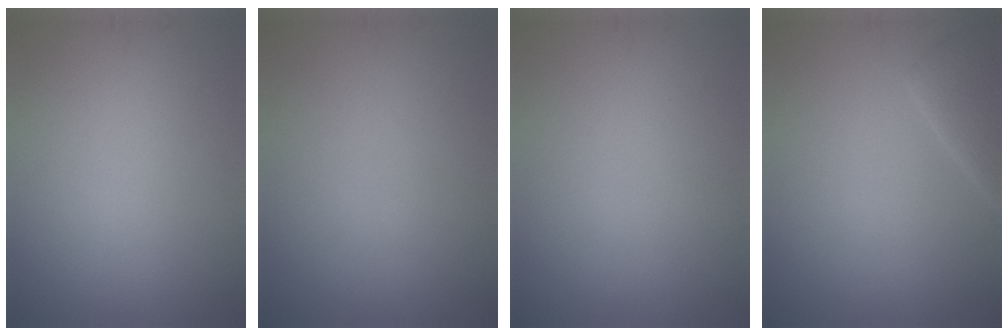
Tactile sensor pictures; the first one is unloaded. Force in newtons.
{"total": 0.0}
{"total": 0.0}
{"total": 2.7, "press": 2.7, "slide": 0.2}